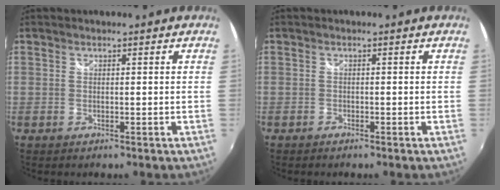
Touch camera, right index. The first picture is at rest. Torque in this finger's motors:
{"motor_torque": [0.15, -0.17, 0.04, 0.00]}